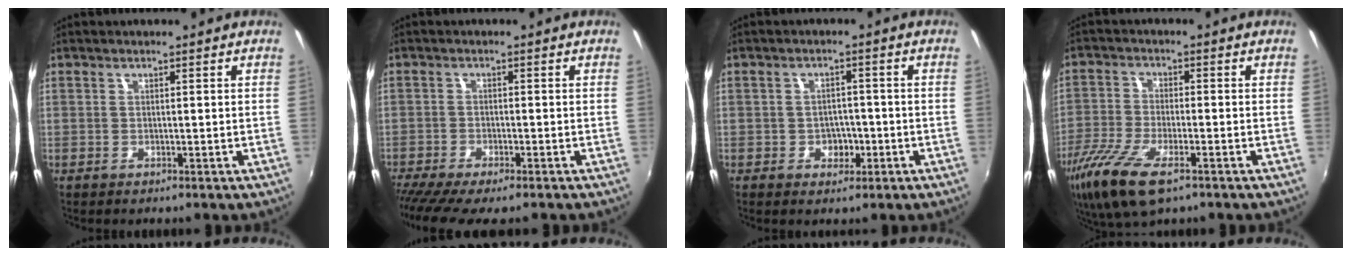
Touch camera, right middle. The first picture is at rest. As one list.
[{"total": 9.2, "force": [-7.6, 1.1, 5.2], "torque": [-0.121, -0.040, -0.128]}, {"total": 3.3, "force": [-1.2, 2.8, 1.4], "torque": [-0.023, 0.007, -0.013]}, {"total": 12.2, "force": [-7.3, 4.0, 8.9], "torque": [-0.201, -0.036, -0.143]}]